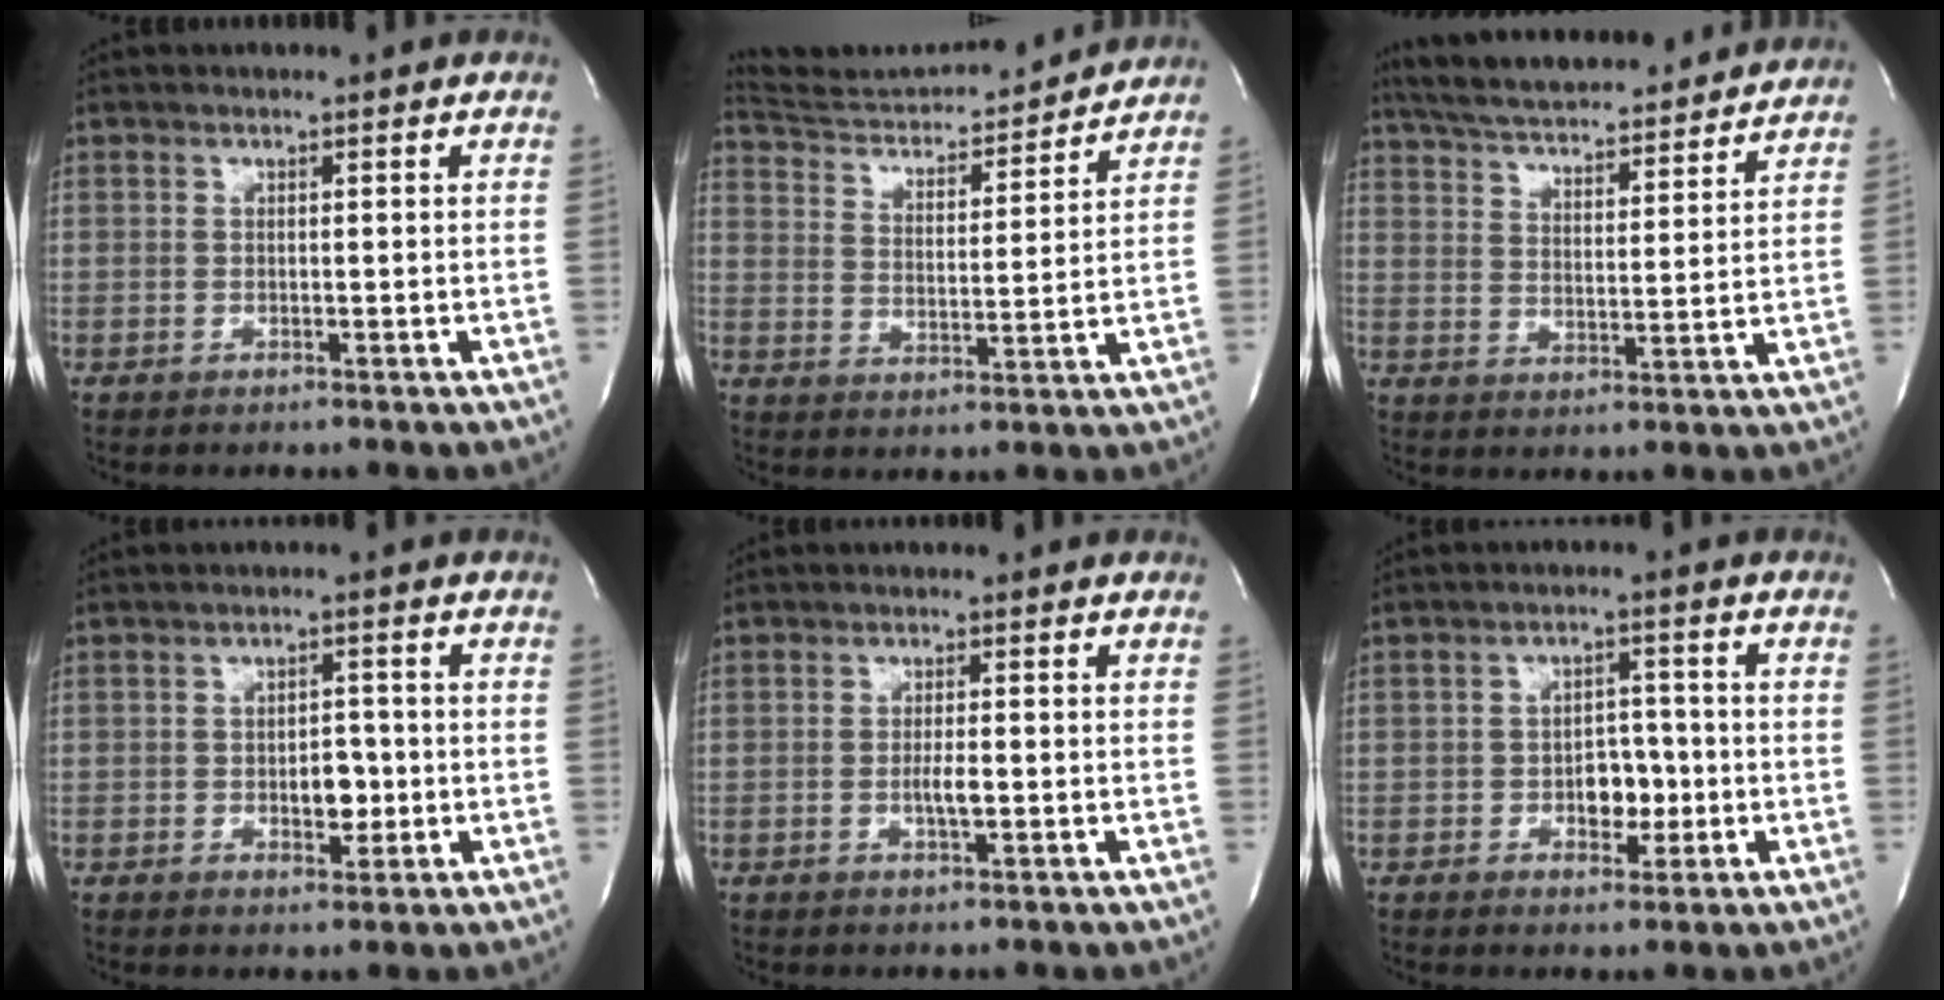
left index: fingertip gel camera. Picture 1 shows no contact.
{"total": 14.2, "force": [14.0, 1.2, 2.2], "torque": [-0.038, 0.000, 0.218]}
{"total": 21.4, "force": [19.7, 3.7, 7.6], "torque": [-0.133, 0.021, 0.279]}
{"total": 3.7, "force": [-0.8, 2.1, 3.0], "torque": [-0.039, 0.003, -0.008]}
{"total": 2.2, "force": [-0.6, 0.3, 2.1], "torque": [-0.045, -0.003, -0.011]}
{"total": 4.7, "force": [-1.3, 2.9, 3.5], "torque": [-0.047, 0.008, -0.017]}